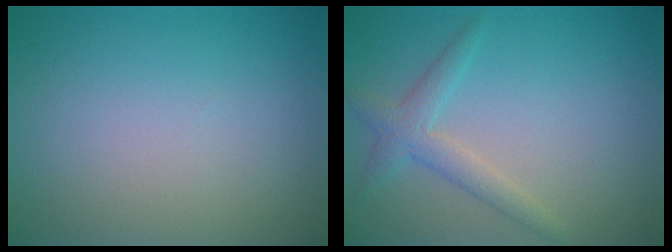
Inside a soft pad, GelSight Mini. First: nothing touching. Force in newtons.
{"total": 2.4, "press": 2.4, "slide": 0.2}